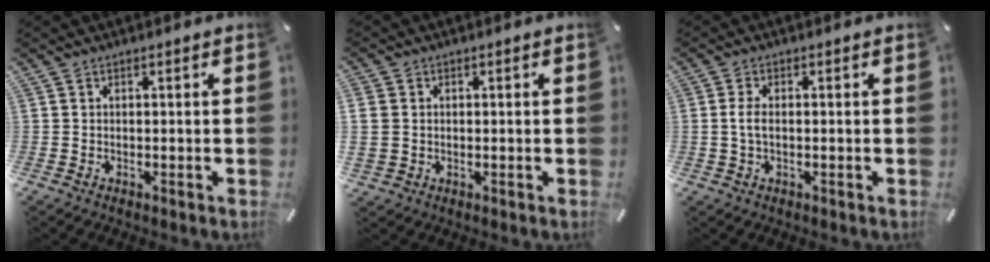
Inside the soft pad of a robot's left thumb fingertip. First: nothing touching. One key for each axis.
{"total": 3.2, "fx": 0.3, "fy": 3.0, "fz": 1.2, "tx": -0.023, "ty": 0.007, "tz": 0.007}
{"total": 3.0, "fx": -0.1, "fy": 1.5, "fz": 2.5, "tx": -0.055, "ty": 0.004, "tz": -0.004}